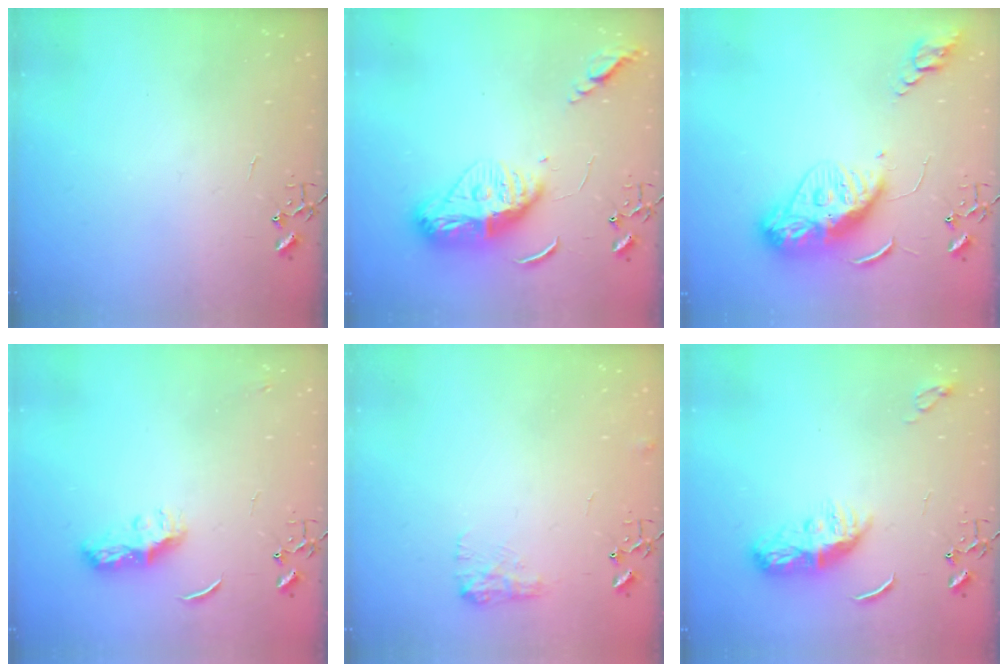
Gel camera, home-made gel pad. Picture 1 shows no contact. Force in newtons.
{"total": 13.7, "press": 13.7, "slide": 1.4}
{"total": 12.9, "press": 12.9, "slide": 1.2}
{"total": 8.1, "press": 8.1, "slide": 0.6}
{"total": 8.3, "press": 8.2, "slide": 0.3}
{"total": 9.1, "press": 9.1, "slide": 0.2}